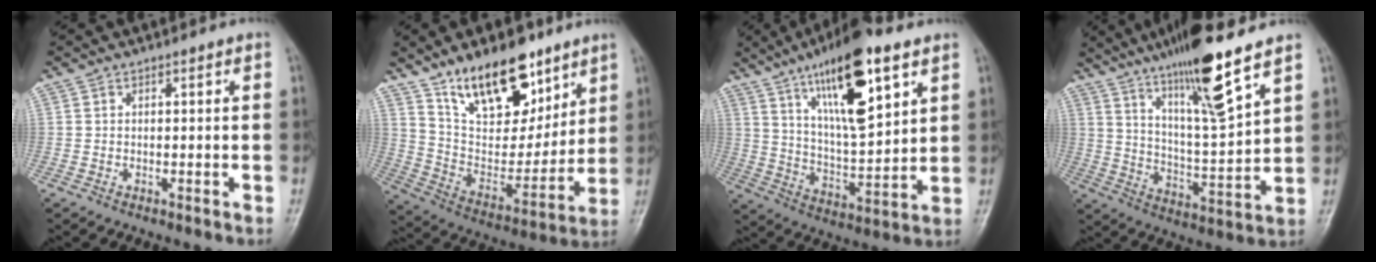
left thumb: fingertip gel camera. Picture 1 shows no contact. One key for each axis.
{"total": 20.4, "fx": 13.1, "fy": 10.4, "fz": 11.8, "tx": -0.133, "ty": -0.068, "tz": 0.234}
{"total": 19.2, "fx": 9.8, "fy": 5.8, "fz": 15.4, "tx": -0.235, "ty": -0.038, "tz": 0.174}
{"total": 16.1, "fx": 10.9, "fy": 1.7, "fz": 11.8, "tx": -0.198, "ty": -0.063, "tz": 0.194}